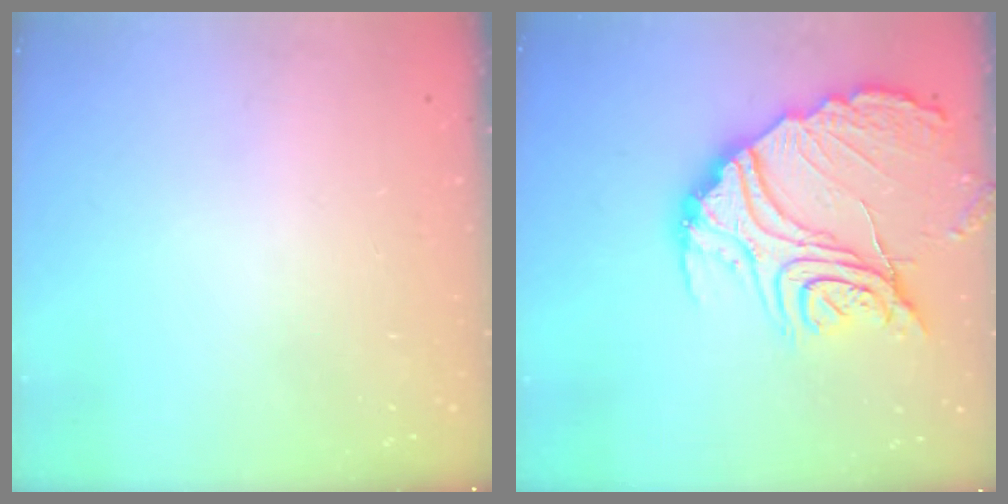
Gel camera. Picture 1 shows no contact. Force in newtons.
{"total": 22.1, "press": 22.0, "slide": 1.8}